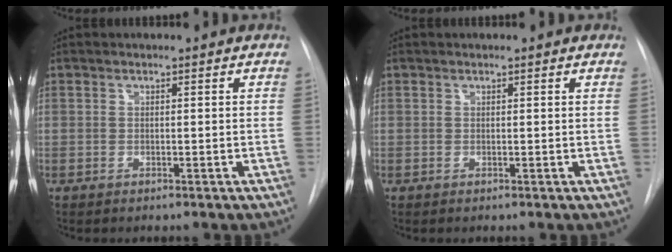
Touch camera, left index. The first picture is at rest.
{"total": 1.0, "force": [0.9, 0.2, 0.4], "torque": [-0.008, 0.005, 0.003]}